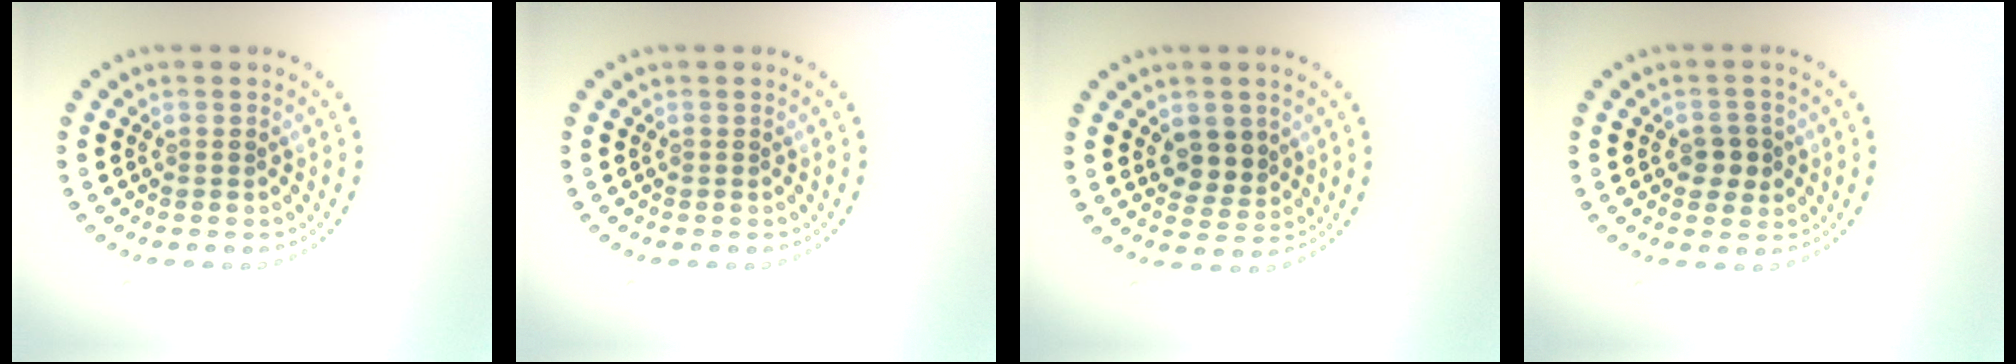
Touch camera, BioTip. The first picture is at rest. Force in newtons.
{"total": 0.0}
{"total": 2.7, "press": 2.5, "slide": 1.1}
{"total": 2.2, "press": 2.1, "slide": 0.4}